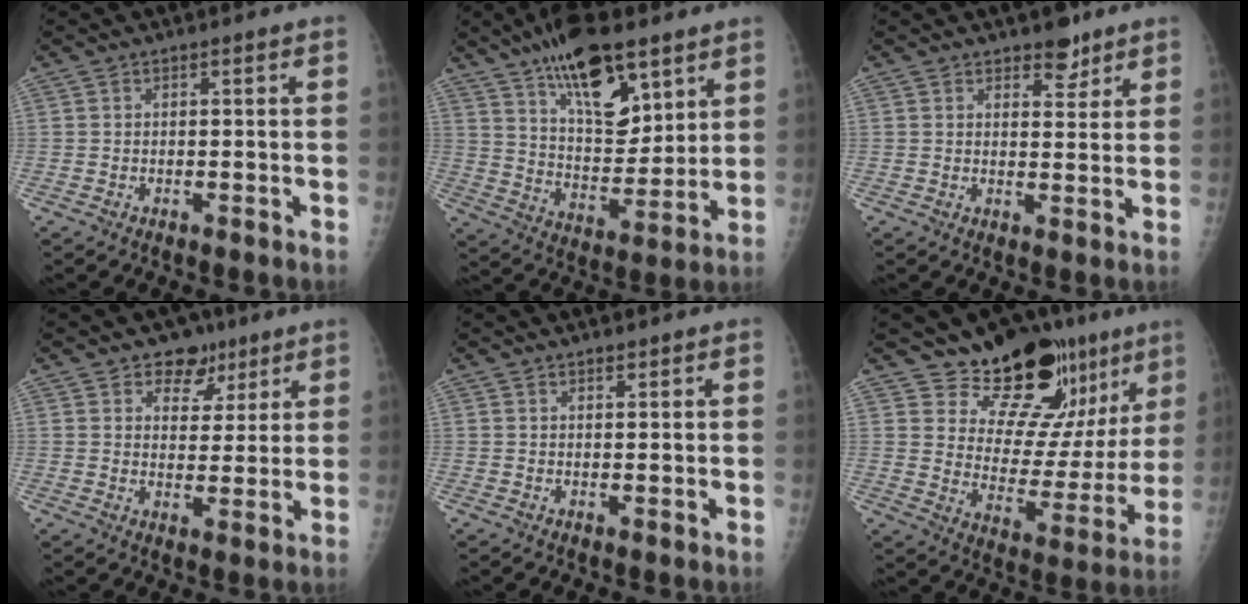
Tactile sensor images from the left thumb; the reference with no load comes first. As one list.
[{"total": 18.1, "force": [11.1, 7.8, 11.9], "torque": [-0.156, -0.061, 0.193]}, {"total": 4.2, "force": [3.1, 2.2, 1.8], "torque": [0.000, -0.019, 0.044]}, {"total": 7.0, "force": [4.5, 4.9, 2.0], "torque": [0.006, -0.019, 0.067]}, {"total": 1.4, "force": [1.2, 0.4, 0.6], "torque": [-0.004, -0.006, 0.018]}, {"total": 18.0, "force": [14.2, 7.6, 8.2], "torque": [-0.056, -0.117, 0.203]}]